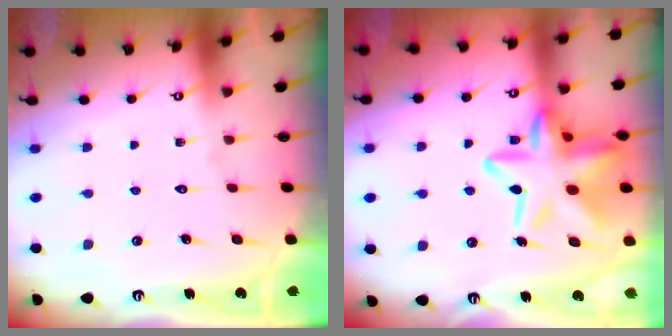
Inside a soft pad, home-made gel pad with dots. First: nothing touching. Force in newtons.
{"total": 20.7, "press": 20.6, "slide": 1.9}